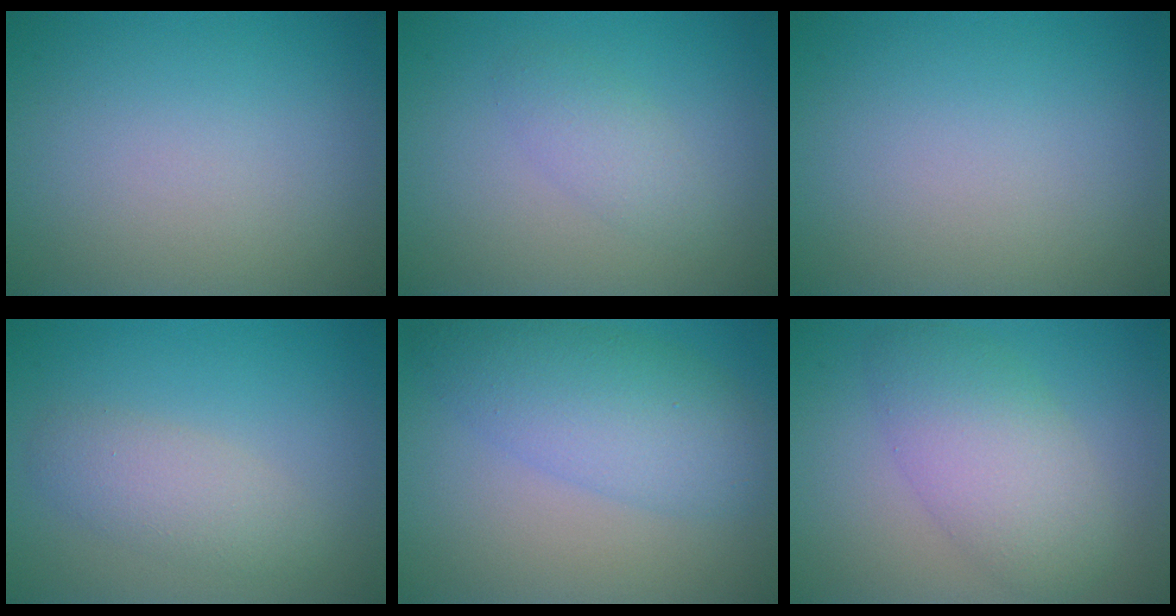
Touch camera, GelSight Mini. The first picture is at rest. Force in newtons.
{"total": 1.9, "press": 1.9, "slide": 0.2}
{"total": 0.0}
{"total": 2.8, "press": 2.7, "slide": 0.3}
{"total": 5.6, "press": 5.6, "slide": 0.1}
{"total": 5.4, "press": 5.4, "slide": 0.3}